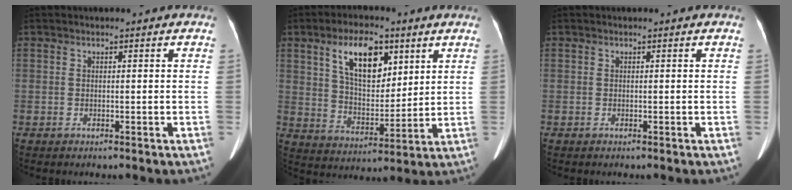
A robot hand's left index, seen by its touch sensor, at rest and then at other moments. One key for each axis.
{"total": 11.2, "fx": 5.5, "fy": 5.2, "fz": 8.3, "tx": -0.153, "ty": 0.014, "tz": 0.105}
{"total": 0.0}